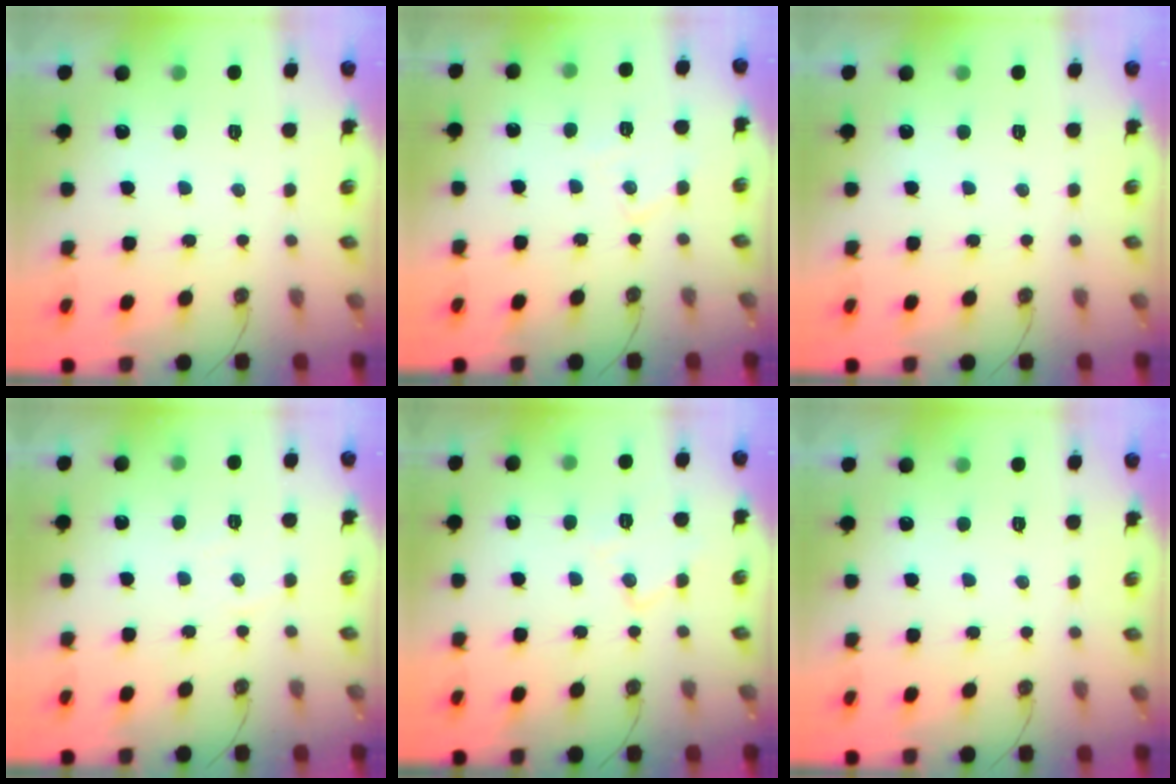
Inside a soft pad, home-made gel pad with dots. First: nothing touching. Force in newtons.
{"total": 6.9, "press": 6.8, "slide": 0.6}
{"total": 0.0}
{"total": 2.7, "press": 2.7, "slide": 0.5}
{"total": 8.8, "press": 8.8, "slide": 0.7}
{"total": 0.0}